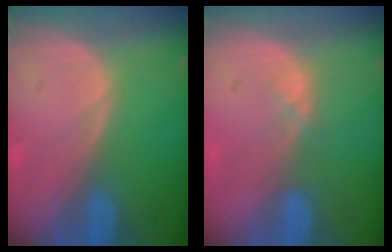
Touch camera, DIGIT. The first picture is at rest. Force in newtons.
{"total": 1.4, "press": 1.2, "slide": 0.7}